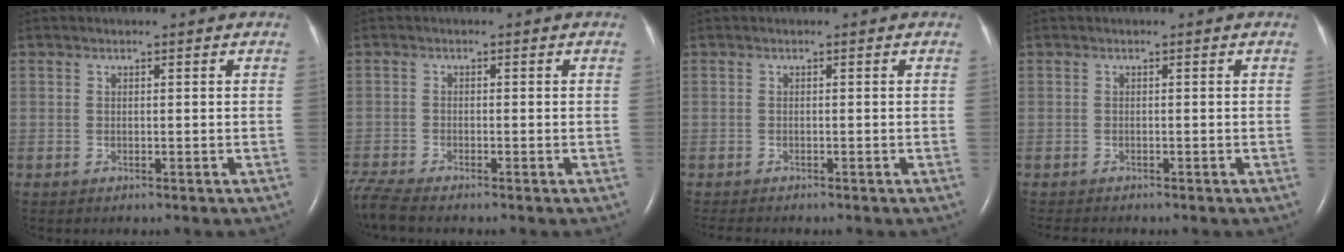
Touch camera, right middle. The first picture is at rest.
{"total": 3.6, "force": [-3.4, -0.4, 1.3], "torque": [-0.039, -0.018, -0.070]}
{"total": 1.8, "force": [-1.6, 0.1, 0.7], "torque": [-0.012, -0.005, -0.024]}
{"total": 1.6, "force": [-1.5, 0.2, 0.6], "torque": [-0.010, -0.005, -0.021]}